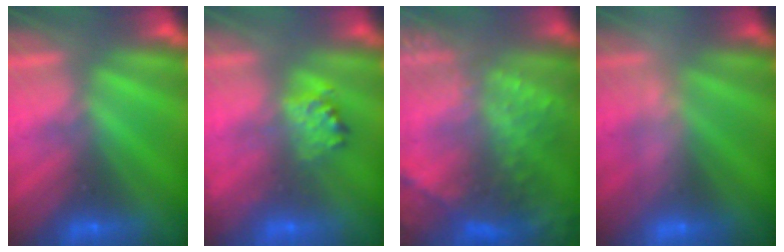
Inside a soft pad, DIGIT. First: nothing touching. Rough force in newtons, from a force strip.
{"total": 2.3}
{"total": 9.3}
{"total": 2.4}